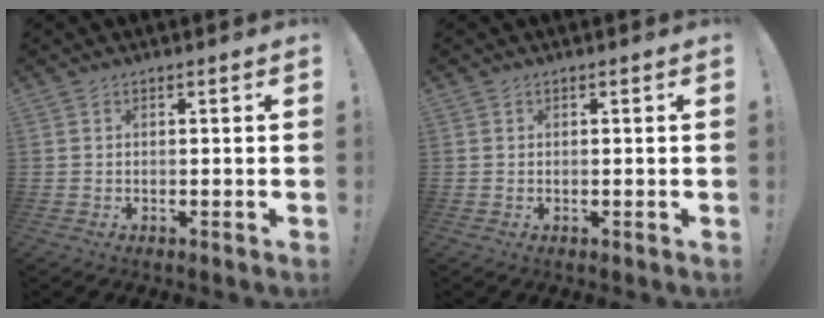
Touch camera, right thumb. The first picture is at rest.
{"total": 0.0}